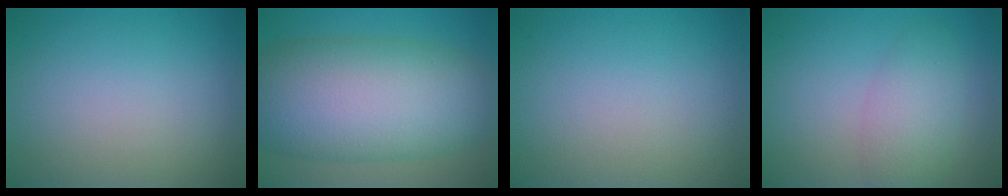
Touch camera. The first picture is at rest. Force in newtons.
{"total": 13.3, "press": 13.3, "slide": 0.0}
{"total": 0.0}
{"total": 3.5, "press": 3.5, "slide": 0.2}